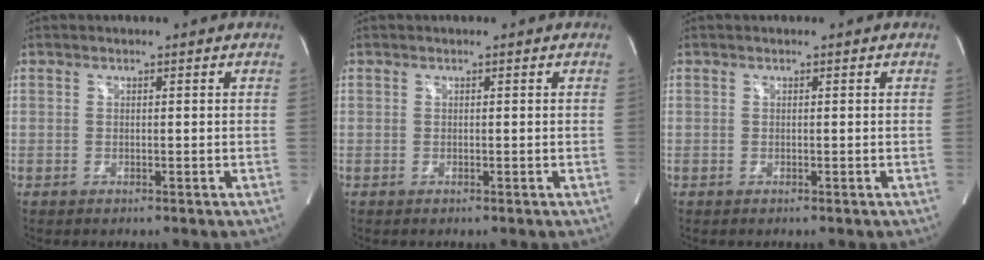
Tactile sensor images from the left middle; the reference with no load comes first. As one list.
[{"total": 0.0}, {"total": 0.0}]